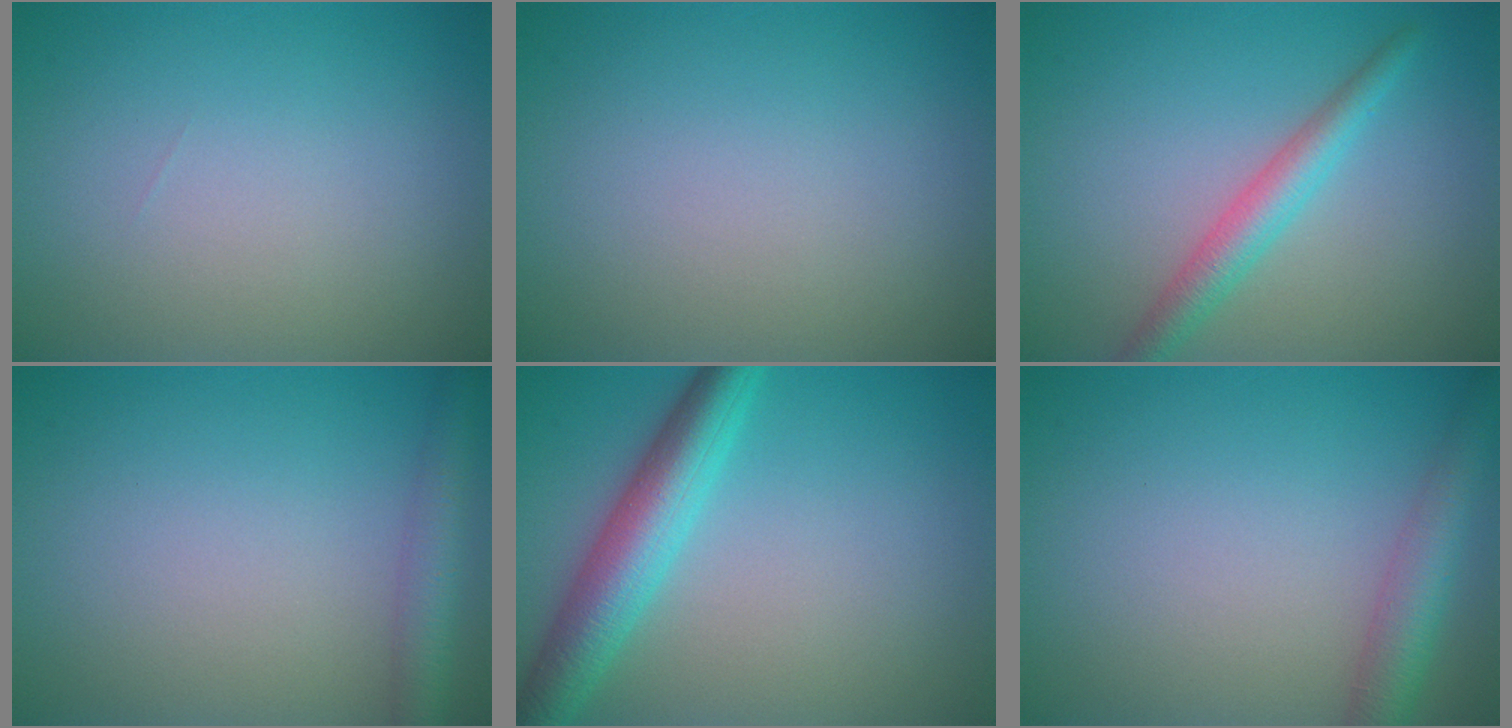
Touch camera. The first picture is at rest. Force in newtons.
{"total": 0.0}
{"total": 3.1, "press": 3.1, "slide": 0.1}
{"total": 3.1, "press": 3.1, "slide": 0.1}
{"total": 5.7, "press": 5.7, "slide": 0.1}
{"total": 3.7, "press": 3.7, "slide": 0.1}